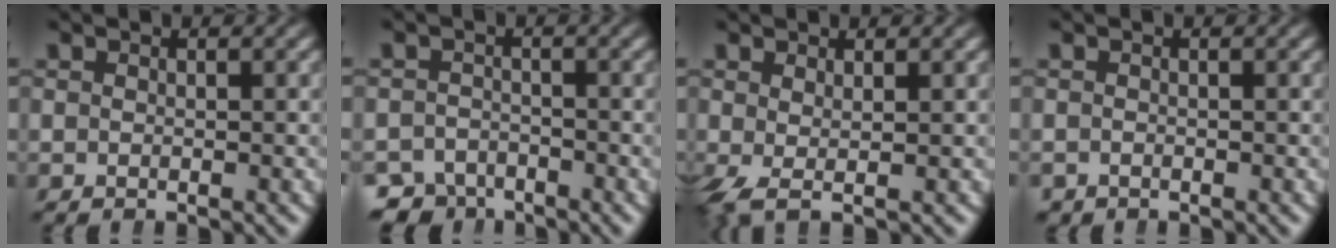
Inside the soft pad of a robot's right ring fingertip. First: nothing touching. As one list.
[{"total": 4.3, "force": [-3.7, 2.1, 0.2], "torque": [0.014, -0.018, -0.064]}, {"total": 1.1, "force": [0.0, 0.0, 1.1], "torque": [-0.030, -0.018, 0.012]}, {"total": 0.8, "force": [-0.7, 0.2, -0.3], "torque": [0.001, -0.014, -0.007]}]